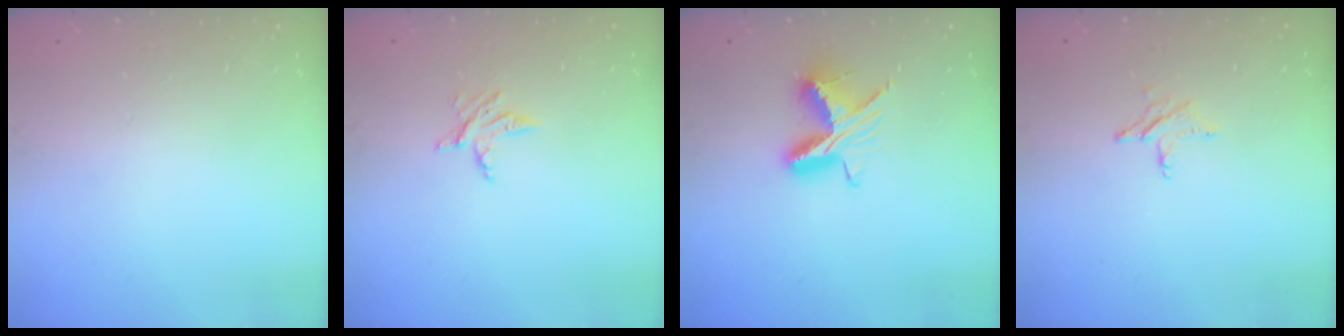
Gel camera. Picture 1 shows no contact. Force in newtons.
{"total": 3.4, "press": 3.4, "slide": 0.4}
{"total": 9.5, "press": 9.4, "slide": 0.5}
{"total": 3.6, "press": 3.6, "slide": 0.5}